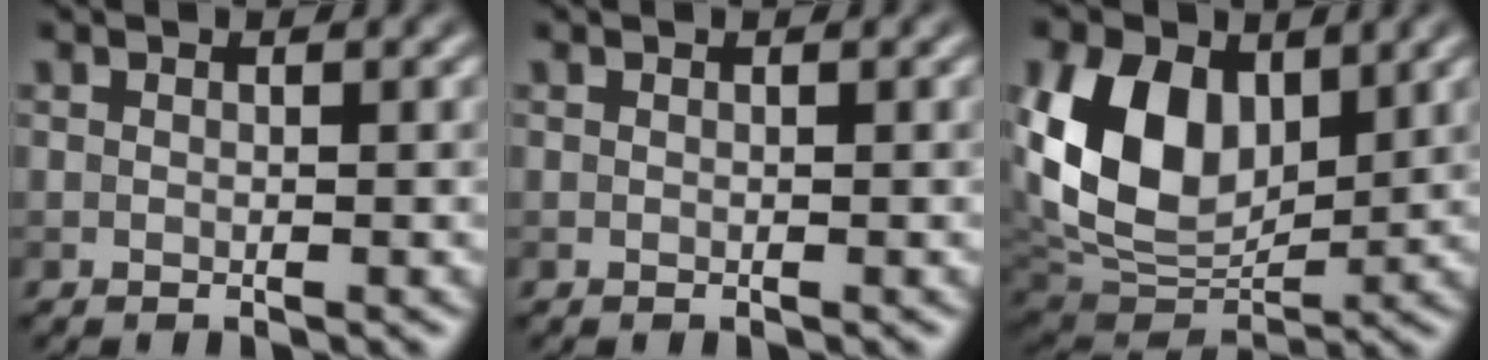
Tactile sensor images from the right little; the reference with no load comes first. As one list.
[{"total": 0.0}, {"total": 10.1, "force": [2.9, 7.0, 6.6], "torque": [-0.147, -0.013, 0.055]}]